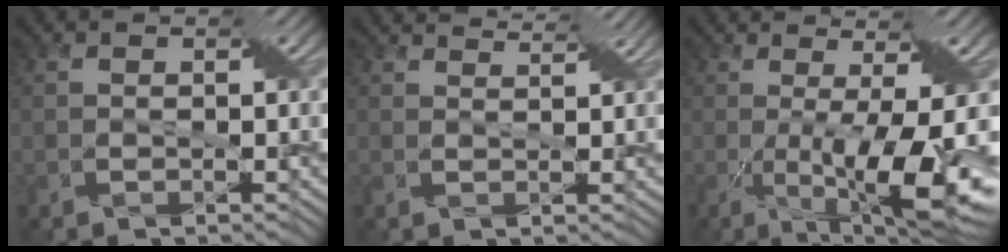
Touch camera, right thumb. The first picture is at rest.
{"total": 3.7, "force": [3.6, 0.1, 1.1], "torque": [-0.032, 0.005, 0.050]}
{"total": 11.0, "force": [-1.5, 2.3, 10.7], "torque": [-0.172, -0.012, -0.010]}